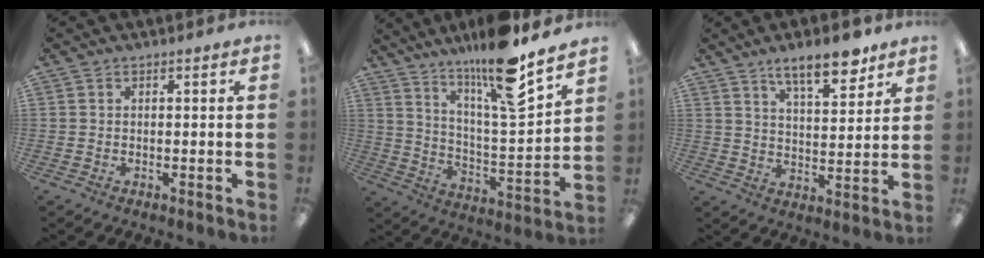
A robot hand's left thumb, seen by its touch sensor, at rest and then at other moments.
{"total": 16.8, "force": [13.2, 1.9, 10.3], "torque": [-0.179, -0.089, 0.212]}
{"total": 11.0, "force": [8.1, 3.7, 6.4], "torque": [-0.086, -0.043, 0.137]}